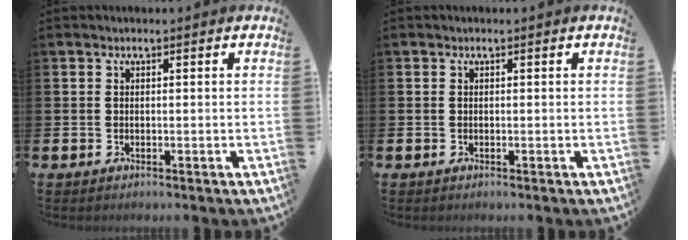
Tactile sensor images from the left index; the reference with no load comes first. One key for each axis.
{"total": 0.0}